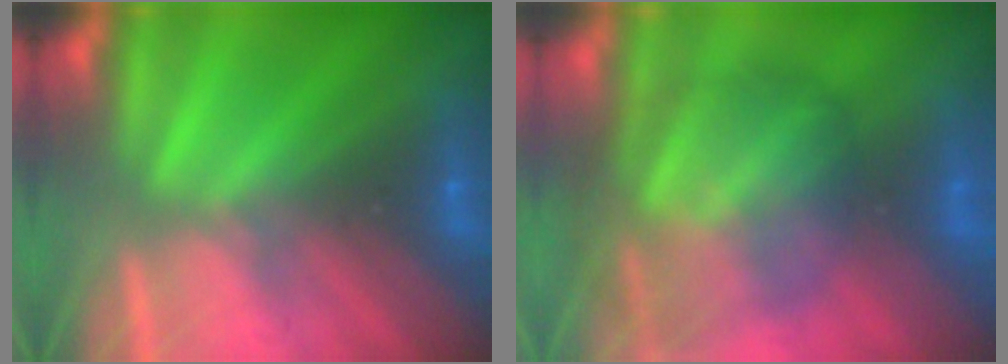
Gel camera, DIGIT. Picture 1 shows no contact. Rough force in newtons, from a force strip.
{"total": 7.4}